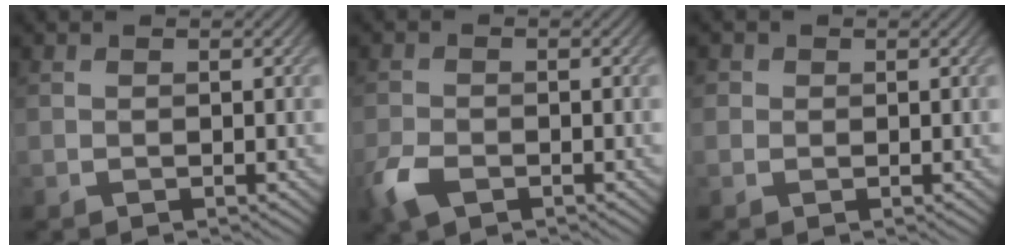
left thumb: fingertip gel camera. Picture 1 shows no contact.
{"total": 3.8, "force": [-2.2, 1.9, 2.5], "torque": [-0.061, -0.008, -0.052]}
{"total": 0.9, "force": [0.3, 0.8, 0.1], "torque": [0.001, -0.001, 0.000]}